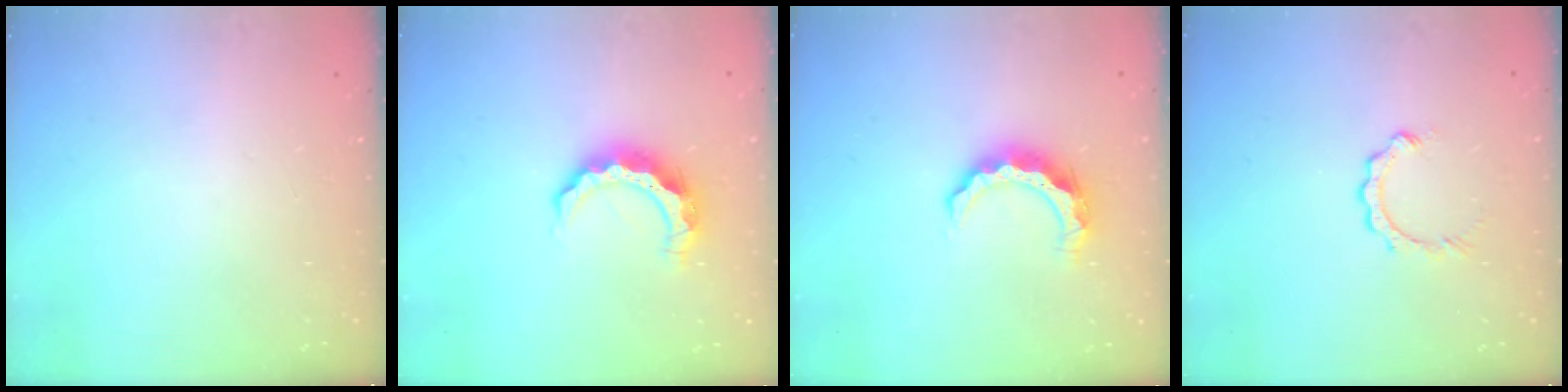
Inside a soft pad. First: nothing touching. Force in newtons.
{"total": 8.8, "press": 8.8, "slide": 0.6}
{"total": 8.2, "press": 8.2, "slide": 0.2}
{"total": 3.3, "press": 3.3, "slide": 0.3}